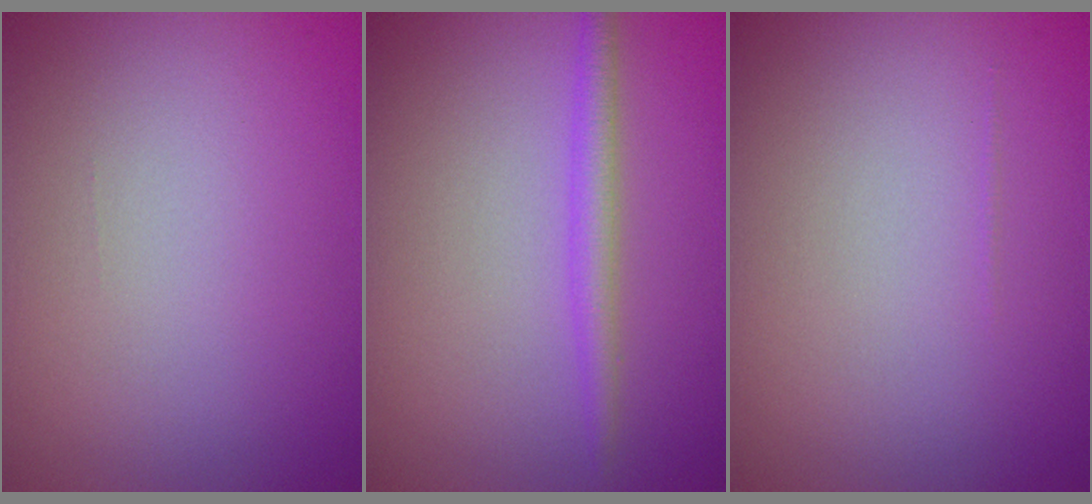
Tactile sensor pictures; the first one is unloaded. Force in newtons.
{"total": 2.1, "press": 2.1, "slide": 0.2}
{"total": 0.0}